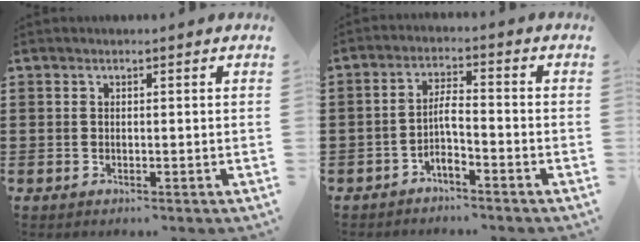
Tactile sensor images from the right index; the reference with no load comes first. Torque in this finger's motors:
{"motor_torque": [0.63, -0.24, 0.23, 0.03]}